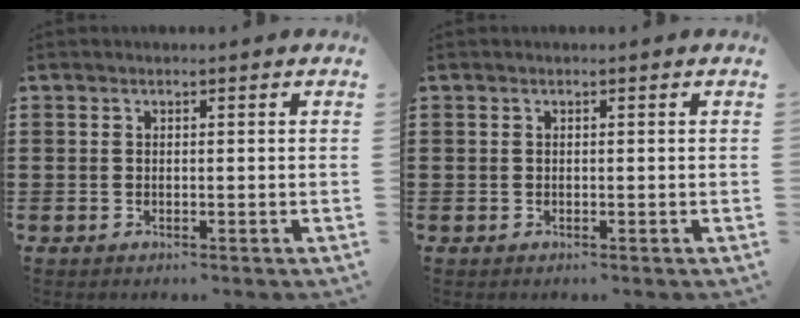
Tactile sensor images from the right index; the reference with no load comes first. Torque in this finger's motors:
{"motor_torque": [0.87, 0.97, 0.05, 0.01]}